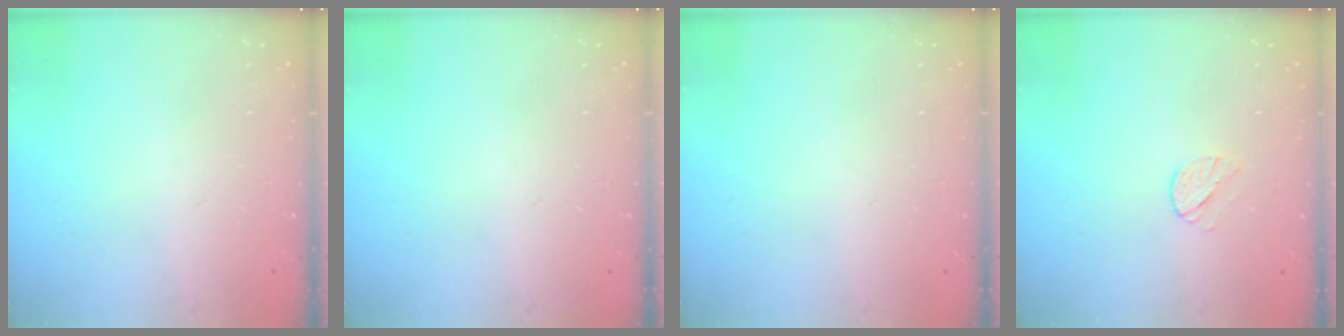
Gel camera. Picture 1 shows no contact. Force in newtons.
{"total": 0.0}
{"total": 0.0}
{"total": 5.3, "press": 5.2, "slide": 0.7}